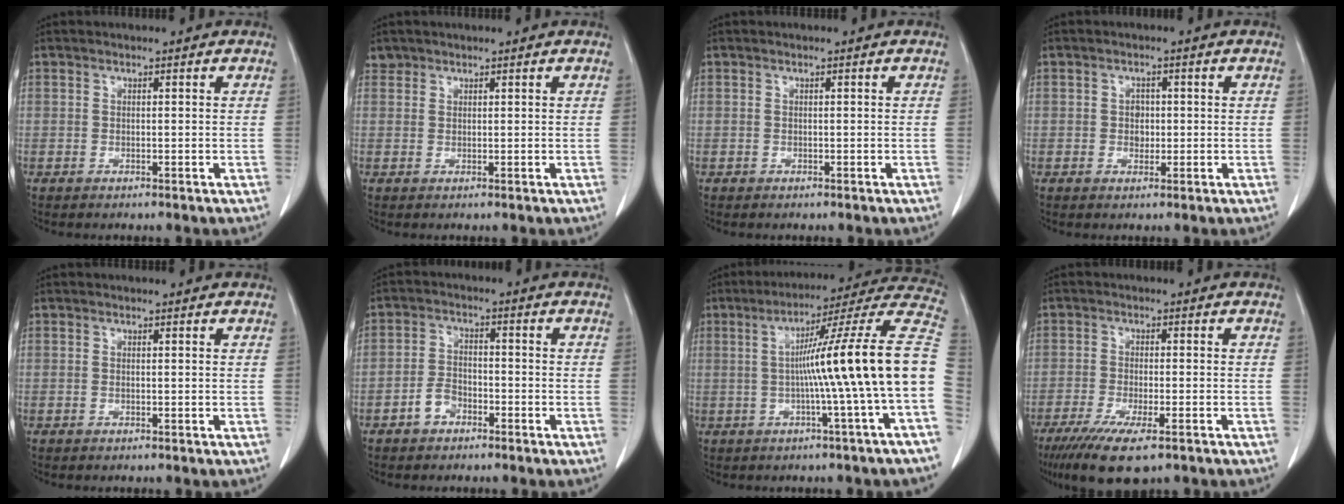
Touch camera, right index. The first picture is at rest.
{"total": 1.2, "force": [1.0, 0.6, -0.2], "torque": [0.010, 0.008, 0.017]}
{"total": 0.0}
{"total": 2.0, "force": [-0.1, 1.6, 1.1], "torque": [-0.015, 0.004, 0.000]}
{"total": 0.0}
{"total": 3.7, "force": [-2.3, 2.2, 1.9], "torque": [-0.039, 0.011, -0.041]}
{"total": 18.8, "force": [-1.4, -2.4, 18.5], "torque": [-0.240, 0.026, -0.033]}
{"total": 9.6, "force": [-6.3, 1.5, 7.0], "torque": [-0.120, -0.025, -0.099]}